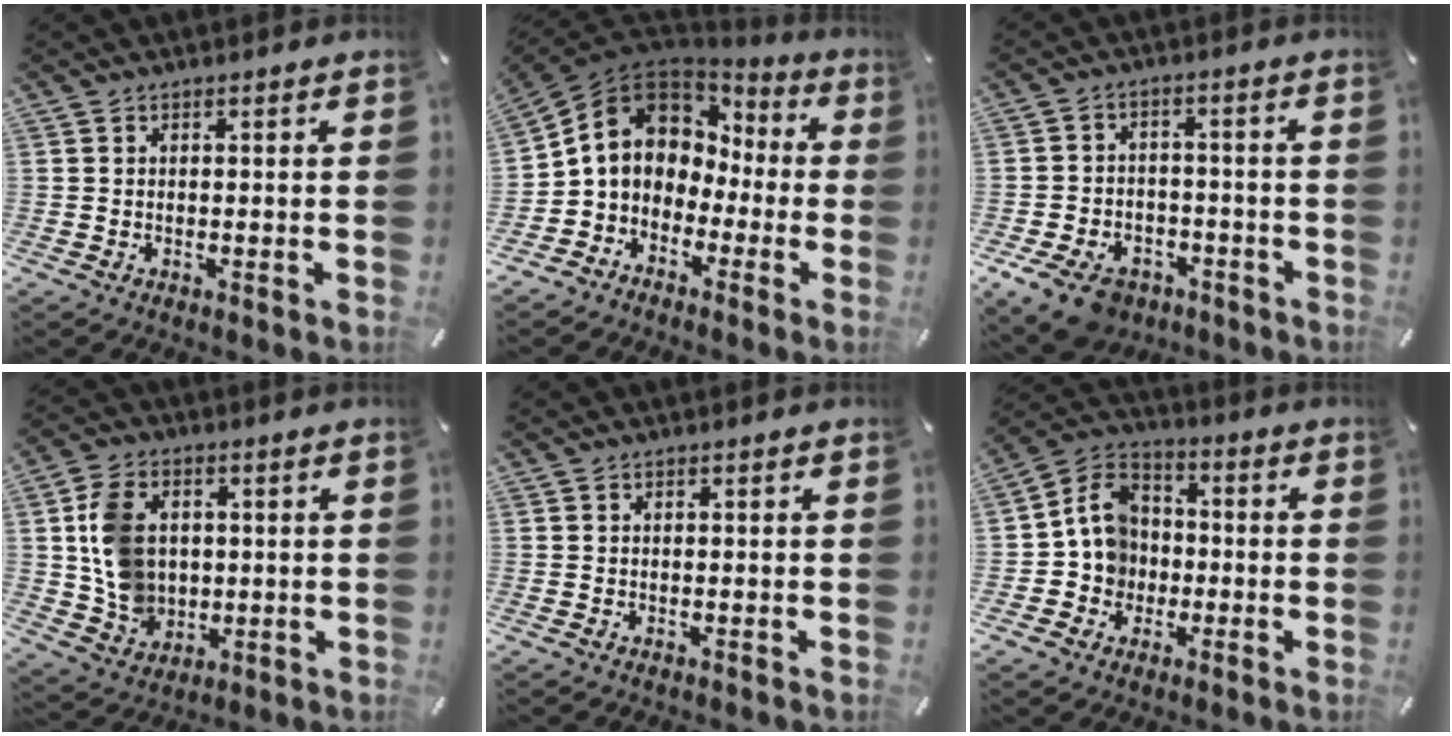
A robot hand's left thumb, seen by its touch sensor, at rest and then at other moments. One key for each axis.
{"total": 9.5, "fx": 0.5, "fy": 8.6, "fz": 4.1, "tx": -0.111, "ty": -0.001, "tz": 0.007}
{"total": 9.1, "fx": -5.9, "fy": 5.6, "fz": 4.1, "tx": -0.085, "ty": 0.036, "tz": -0.107}
{"total": 10.9, "fx": 1.5, "fy": 9.1, "fz": 5.8, "tx": -0.121, "ty": 0.014, "tz": 0.033}
{"total": 0.0}
{"total": 9.5, "fx": -1.2, "fy": 9.0, "fz": 2.9, "tx": -0.073, "ty": 0.015, "tz": -0.019}